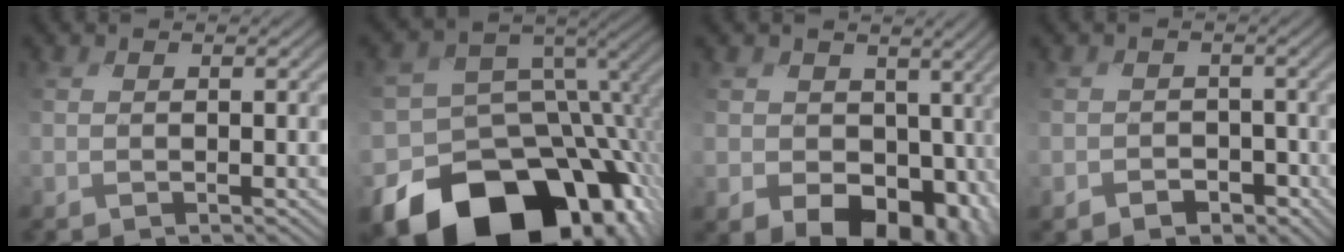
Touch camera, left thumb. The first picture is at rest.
{"total": 20.8, "force": [-12.8, 13.5, 9.3], "torque": [-0.168, -0.027, -0.183]}
{"total": 10.9, "force": [-2.1, 8.7, 6.3], "torque": [-0.099, -0.047, -0.026]}
{"total": 3.6, "force": [-1.7, 3.1, 0.0], "torque": [0.001, -0.007, -0.044]}